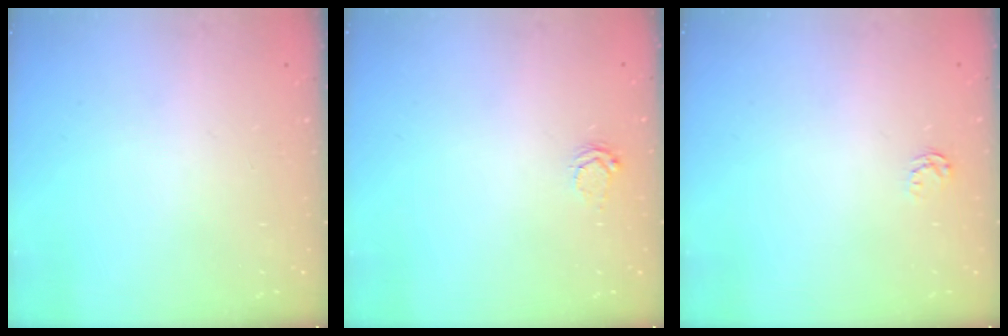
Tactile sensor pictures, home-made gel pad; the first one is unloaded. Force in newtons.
{"total": 2.6, "press": 2.6, "slide": 0.3}
{"total": 2.5, "press": 2.5, "slide": 0.4}